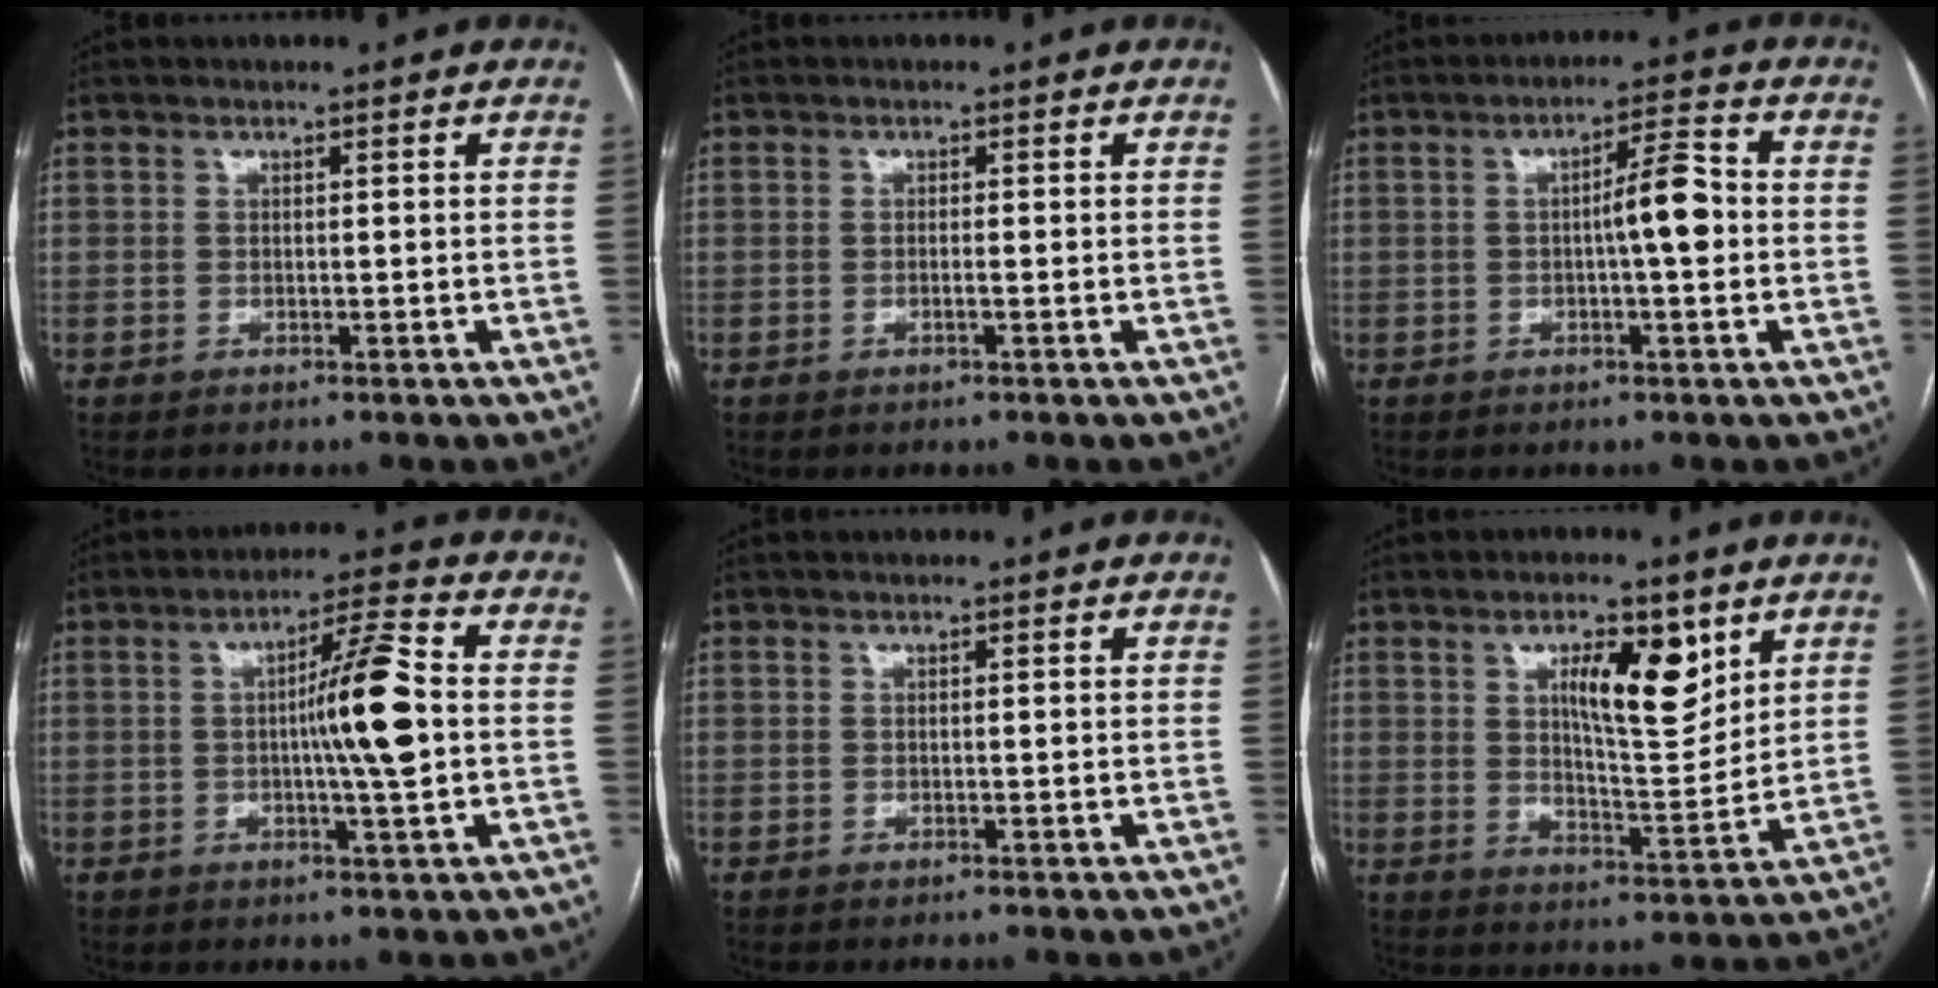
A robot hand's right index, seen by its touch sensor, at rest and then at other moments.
{"total": 0.7, "force": [-0.3, 0.0, 0.6], "torque": [-0.012, 0.001, -0.004]}
{"total": 6.0, "force": [-0.4, 0.7, 6.0], "torque": [-0.092, 0.015, -0.008]}
{"total": 9.6, "force": [-0.2, 0.0, 9.6], "torque": [-0.155, 0.007, -0.008]}
{"total": 0.0}
{"total": 10.1, "force": [4.7, 3.0, 8.4], "torque": [-0.135, -0.003, 0.079]}